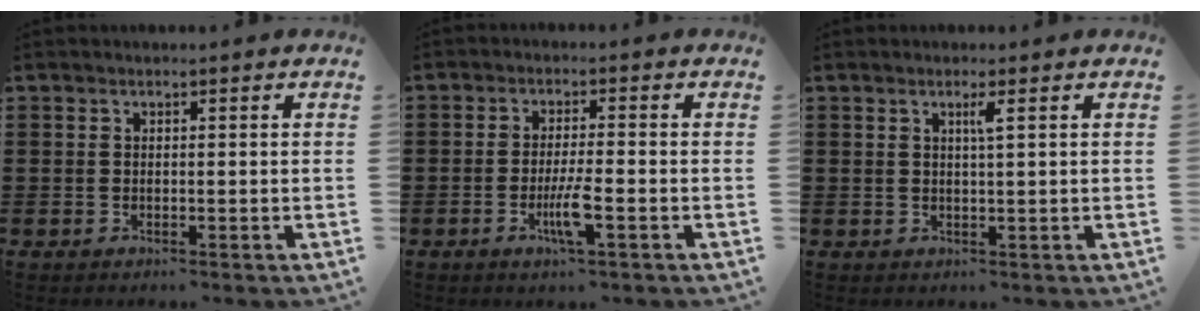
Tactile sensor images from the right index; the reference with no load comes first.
{"total": 4.8, "force": [-1.9, 0.4, 4.4], "torque": [-0.088, -0.012, -0.036]}
{"total": 1.6, "force": [0.6, -0.2, 1.4], "torque": [-0.027, -0.002, 0.007]}